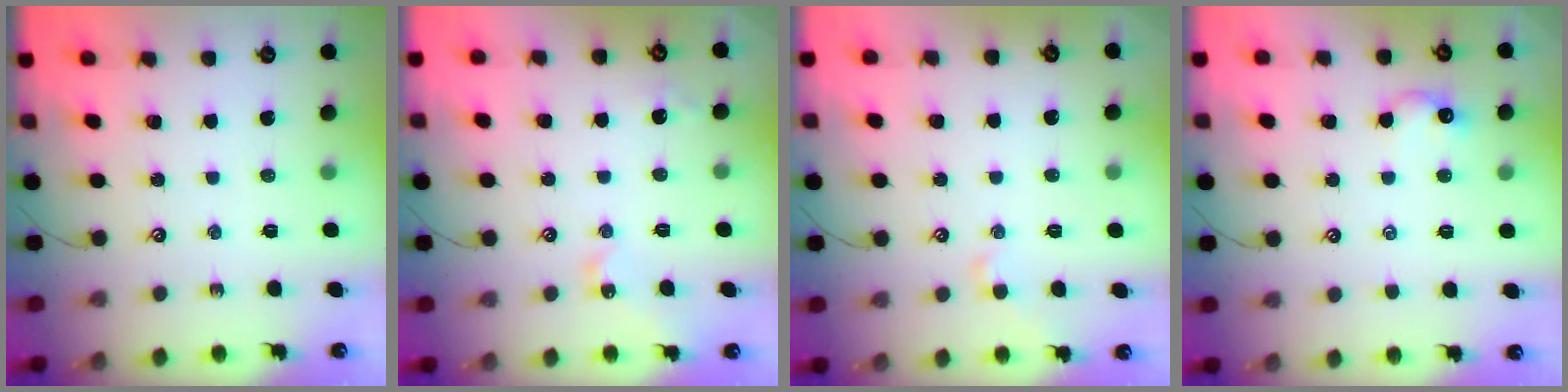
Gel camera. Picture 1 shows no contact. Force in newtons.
{"total": 4.4, "press": 4.4, "slide": 0.6}
{"total": 0.8, "press": 0.8, "slide": 0.1}
{"total": 0.6, "press": 0.2, "slide": 0.6}